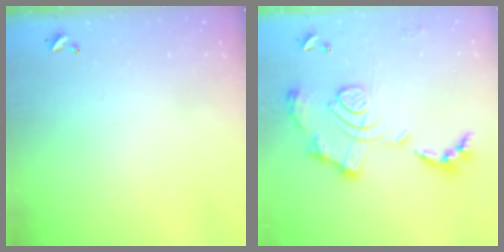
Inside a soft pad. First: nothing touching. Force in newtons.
{"total": 2.1, "press": 1.4, "slide": 1.5}